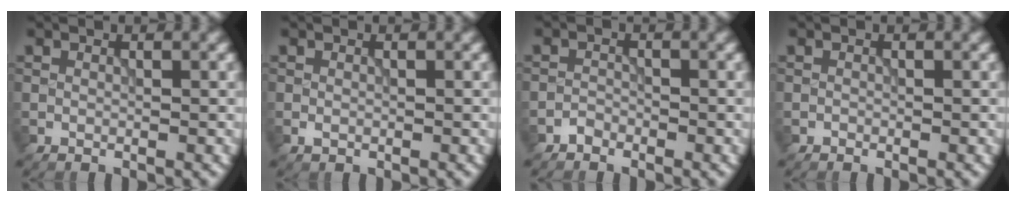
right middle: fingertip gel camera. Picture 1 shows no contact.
{"total": 0.7, "force": [-0.3, 0.5, 0.3], "torque": [-0.006, -0.003, -0.007]}
{"total": 1.0, "force": [-0.9, 0.5, 0.1], "torque": [0.003, 0.002, -0.019]}
{"total": 0.0}